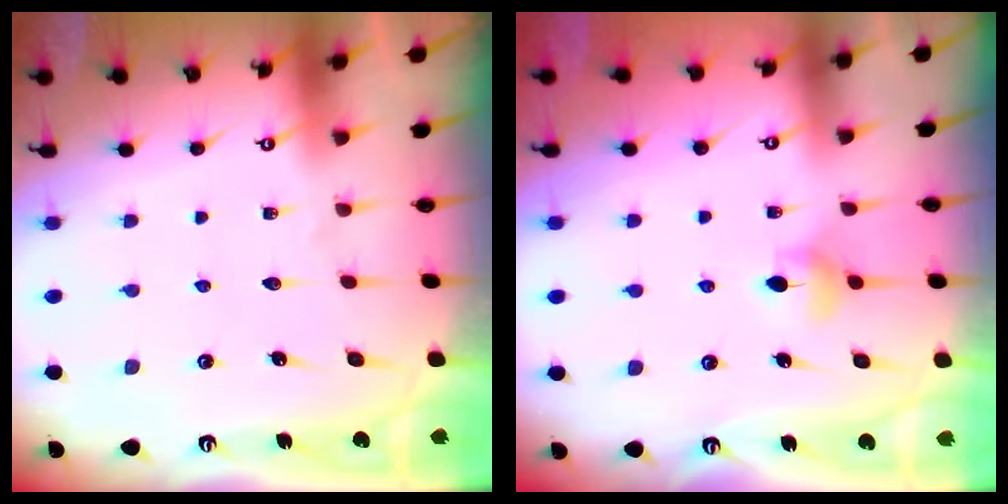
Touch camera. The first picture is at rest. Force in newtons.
{"total": 5.2, "press": 5.1, "slide": 0.8}